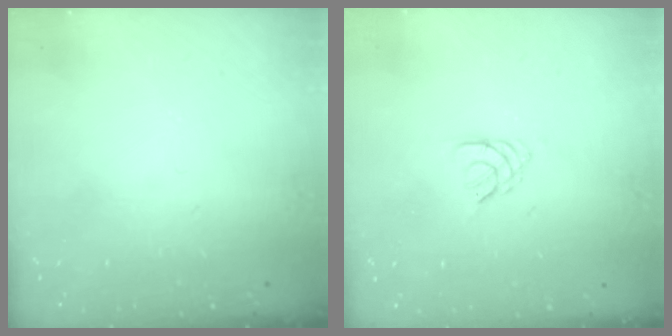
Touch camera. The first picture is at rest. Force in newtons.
{"total": 2.6, "press": 2.5, "slide": 0.5}